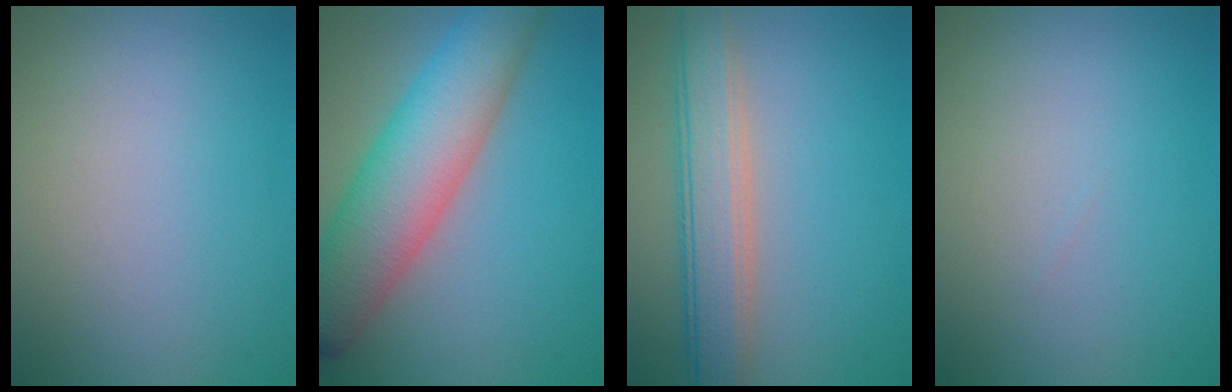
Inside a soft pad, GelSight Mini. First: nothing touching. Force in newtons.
{"total": 9.4, "press": 9.4, "slide": 0.3}
{"total": 5.0, "press": 5.0, "slide": 0.1}
{"total": 0.0}